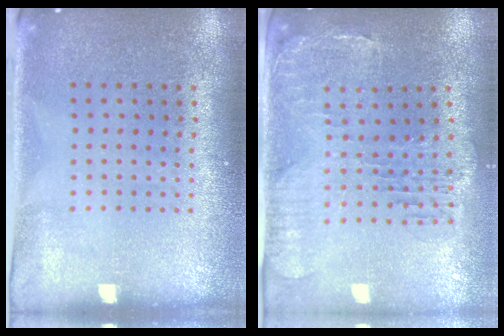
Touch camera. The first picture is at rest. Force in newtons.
{"total": 1.5, "press": 1.5, "slide": 0.4}